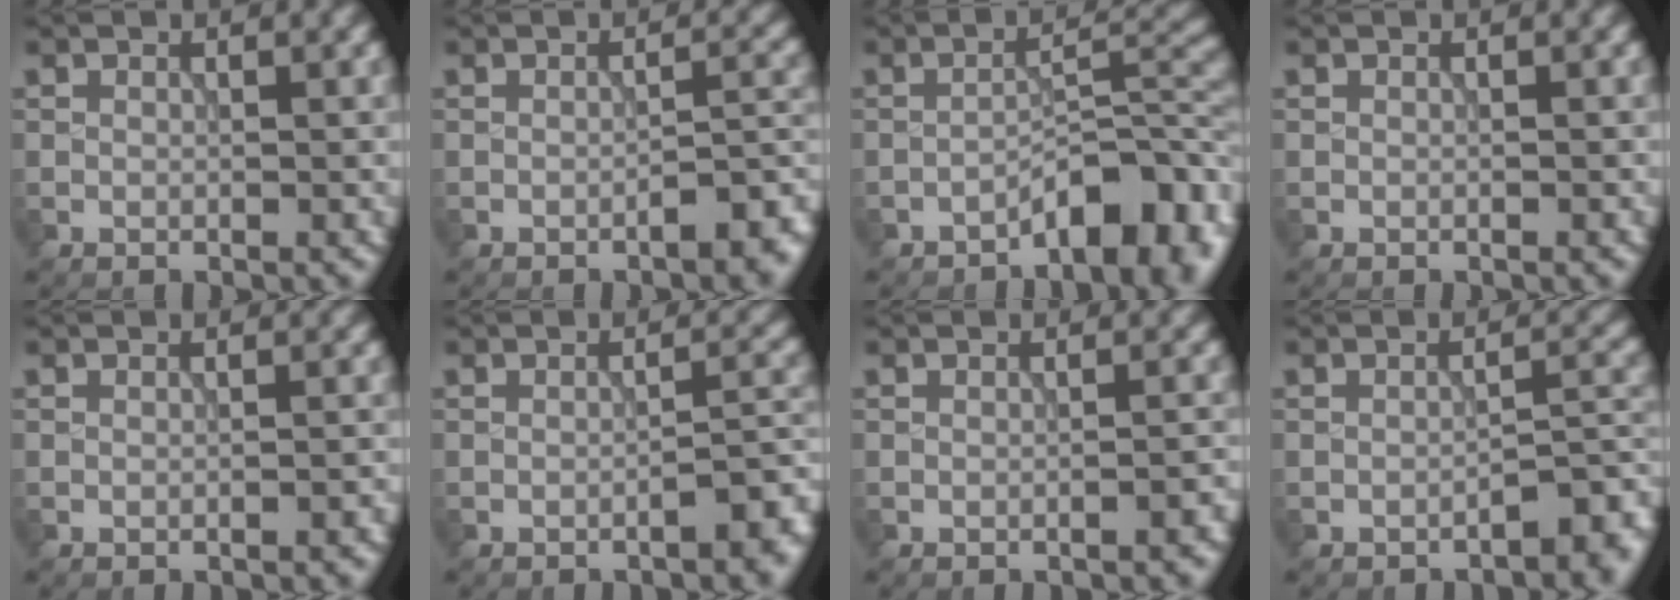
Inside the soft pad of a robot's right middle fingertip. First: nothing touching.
{"total": 3.9, "force": [-2.3, 1.1, 3.0], "torque": [-0.036, 0.007, -0.032]}
{"total": 6.3, "force": [-4.0, 2.1, 4.4], "torque": [-0.051, 0.018, -0.065]}
{"total": 0.0}
{"total": 0.7, "force": [-0.6, 0.1, 0.4], "torque": [-0.005, 0.003, -0.007]}
{"total": 3.5, "force": [-2.0, 1.0, 2.7], "torque": [-0.031, 0.010, -0.033]}
{"total": 1.1, "force": [-0.8, 0.3, 0.7], "torque": [-0.008, 0.005, -0.012]}
{"total": 3.1, "force": [-2.2, 0.8, 2.1], "torque": [-0.027, 0.011, -0.036]}